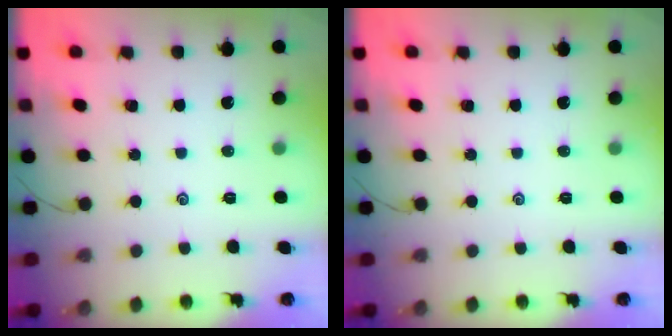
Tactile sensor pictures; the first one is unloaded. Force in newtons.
{"total": 0.0}